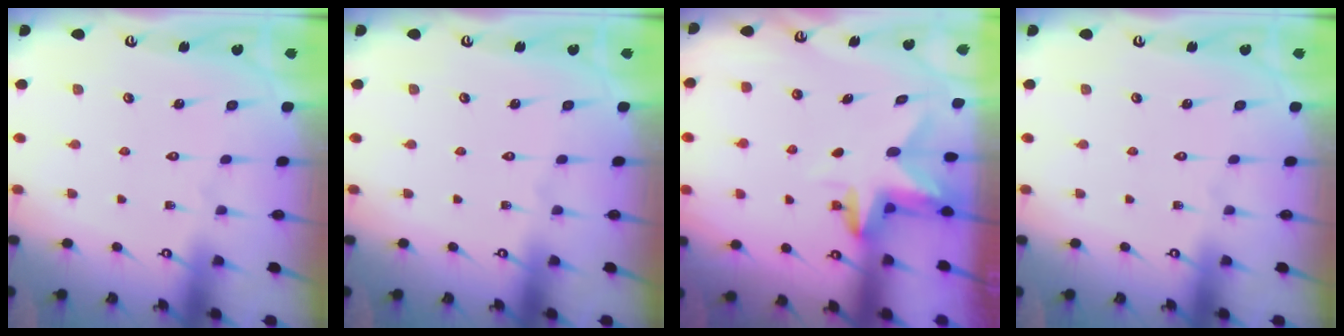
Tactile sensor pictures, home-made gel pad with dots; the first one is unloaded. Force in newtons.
{"total": 0.0}
{"total": 3.3, "press": 3.3, "slide": 0.3}
{"total": 0.0}